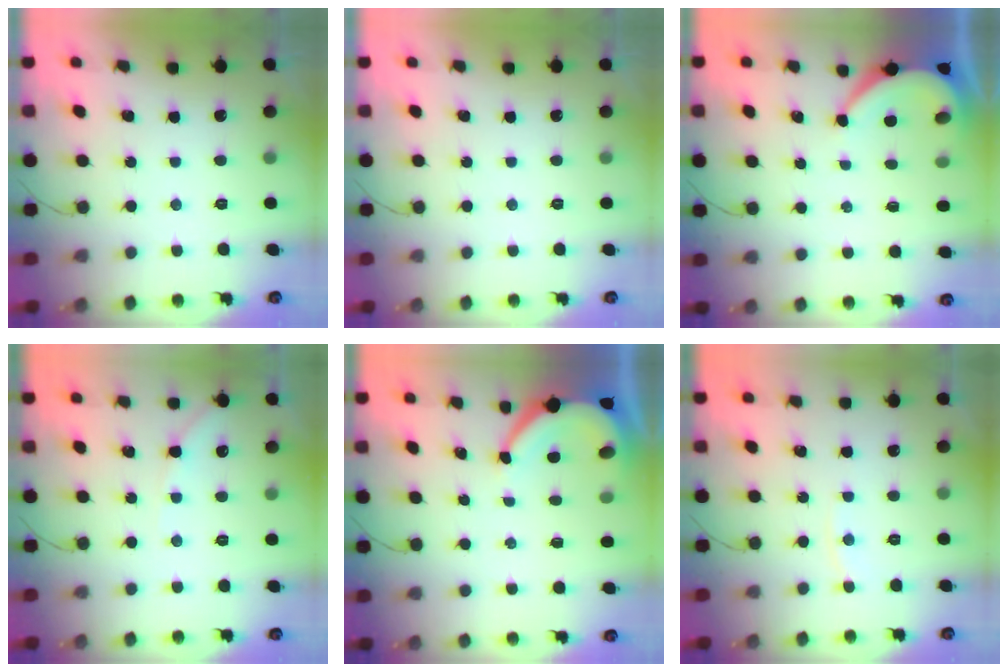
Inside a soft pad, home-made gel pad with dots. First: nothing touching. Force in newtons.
{"total": 0.0}
{"total": 5.3, "press": 5.2, "slide": 0.6}
{"total": 6.7, "press": 6.6, "slide": 0.9}
{"total": 5.6, "press": 5.6, "slide": 0.5}
{"total": 3.7, "press": 3.7, "slide": 0.5}